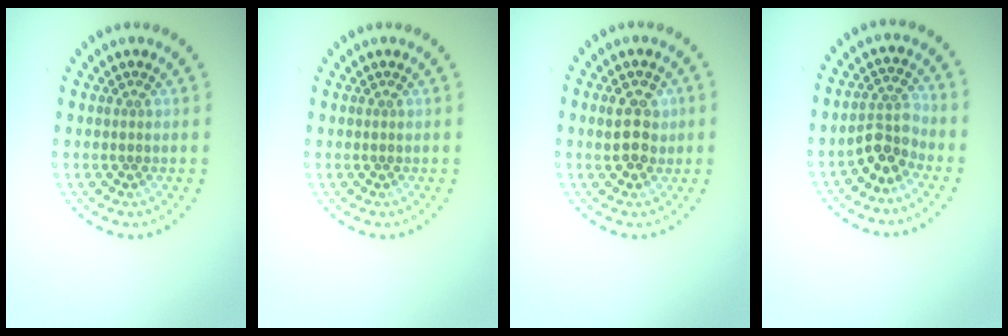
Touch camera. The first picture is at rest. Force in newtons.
{"total": 0.0}
{"total": 3.1, "press": 3.1, "slide": 0.4}
{"total": 2.9, "press": 2.4, "slide": 1.6}